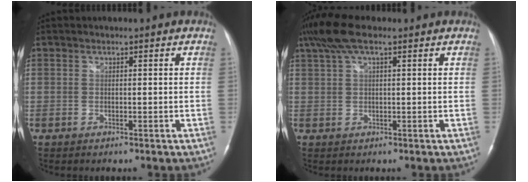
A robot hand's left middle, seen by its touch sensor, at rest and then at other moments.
{"total": 6.5, "force": [4.2, 1.7, 4.7], "torque": [-0.114, 0.035, 0.078]}